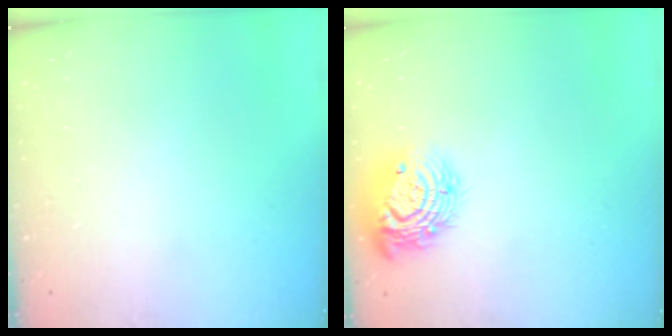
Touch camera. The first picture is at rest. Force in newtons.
{"total": 14.5, "press": 14.5, "slide": 0.7}